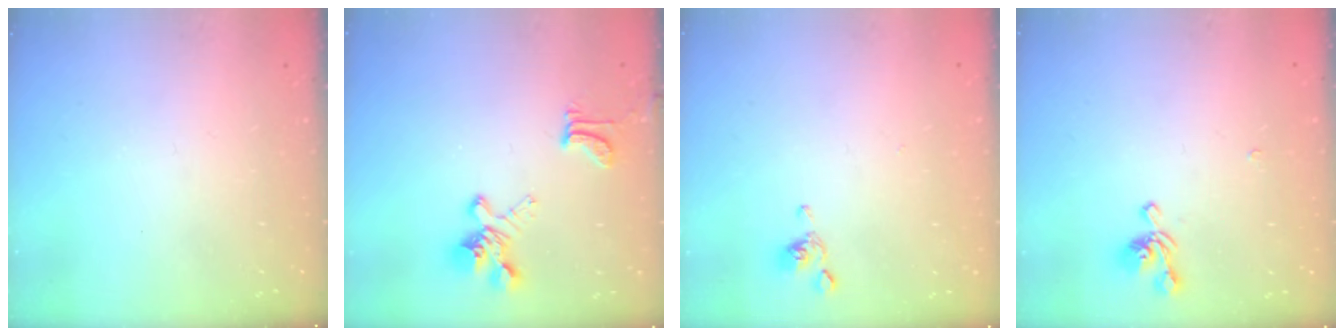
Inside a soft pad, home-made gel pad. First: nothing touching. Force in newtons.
{"total": 3.9, "press": 3.6, "slide": 1.6}
{"total": 2.0, "press": 2.0, "slide": 0.1}
{"total": 1.6, "press": 1.3, "slide": 0.9}